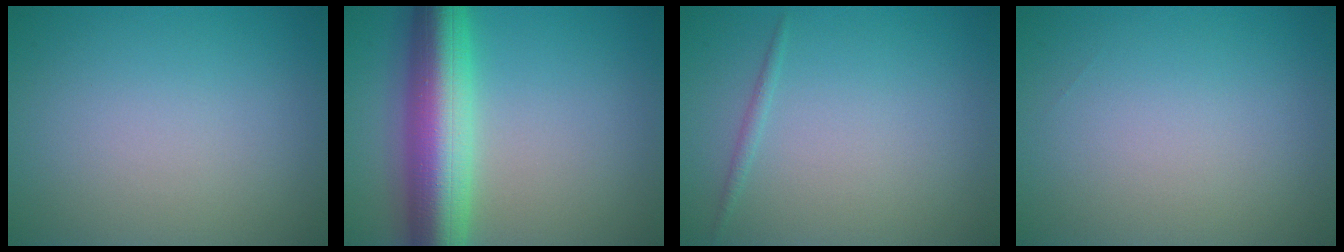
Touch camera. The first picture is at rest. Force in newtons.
{"total": 9.8, "press": 9.8, "slide": 0.3}
{"total": 0.7, "press": 0.7, "slide": 0.0}
{"total": 0.0}